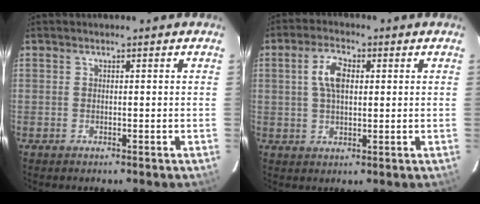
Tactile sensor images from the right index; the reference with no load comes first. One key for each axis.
{"total": 5.9, "fx": 1.3, "fy": 3.1, "fz": 4.9, "tx": -0.091, "ty": 0.013, "tz": 0.026}